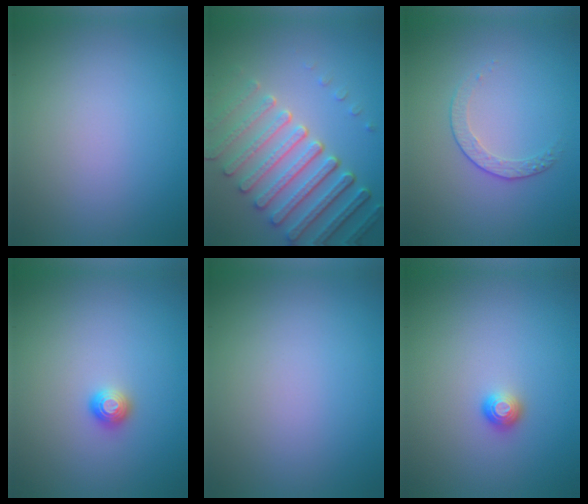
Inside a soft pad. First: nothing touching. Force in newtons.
{"total": 7.4, "press": 5.5, "slide": 4.9}
{"total": 1.6, "press": 1.0, "slide": 1.3}
{"total": 1.0, "press": 1.0, "slide": 0.1}
{"total": 0.0}
{"total": 1.1, "press": 1.0, "slide": 0.4}